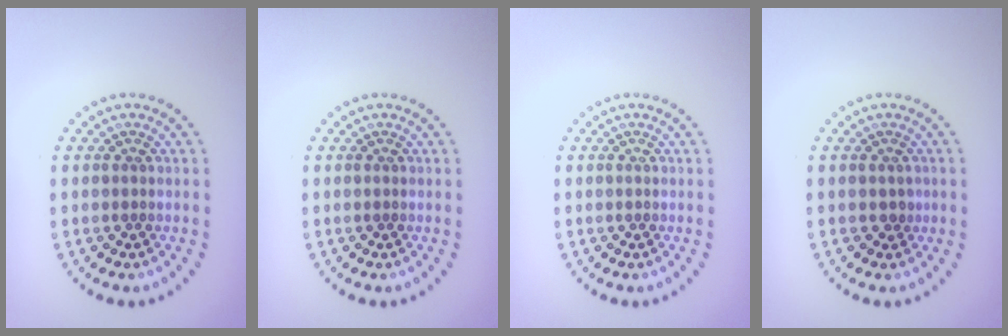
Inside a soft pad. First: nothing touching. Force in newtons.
{"total": 0.0}
{"total": 0.0}
{"total": 0.8, "press": 0.7, "slide": 0.4}